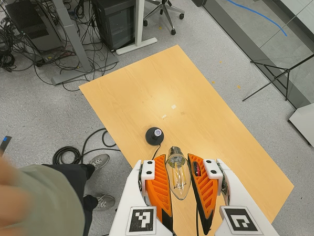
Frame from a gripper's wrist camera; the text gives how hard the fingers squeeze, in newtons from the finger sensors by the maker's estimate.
{"total": 16.6, "left": 16.8, "right": 16.4}